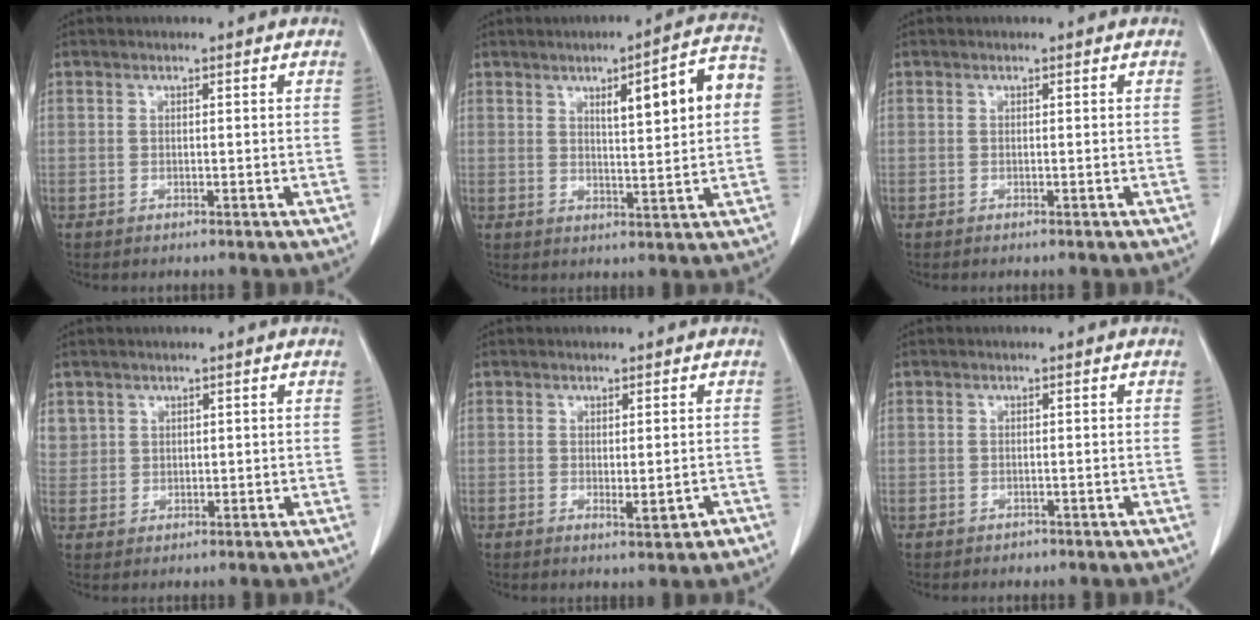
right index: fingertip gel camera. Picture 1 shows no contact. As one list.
[{"total": 10.5, "force": [2.5, 1.3, 10.2], "torque": [-0.140, 0.020, 0.035]}, {"total": 0.0}, {"total": 3.4, "force": [1.8, 2.9, 0.3], "torque": [0.001, 0.005, 0.038]}, {"total": 2.8, "force": [-0.9, 0.8, 2.6], "torque": [-0.035, -0.007, -0.007]}, {"total": 0.8, "force": [-0.5, 0.7, 0.1], "torque": [-0.003, 0.002, -0.005]}]